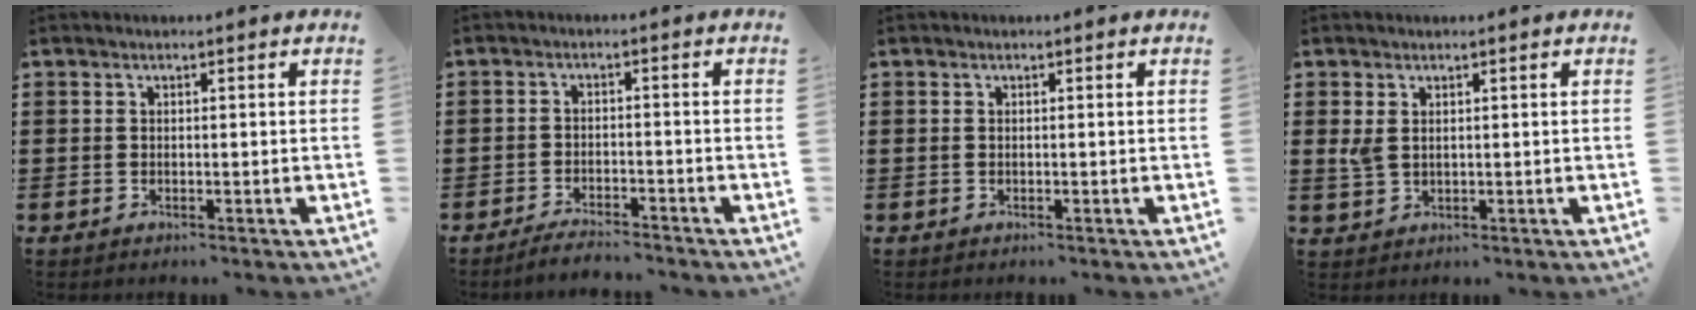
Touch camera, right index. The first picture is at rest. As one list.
[{"total": 3.0, "force": [-2.9, -0.1, 0.5], "torque": [-0.011, 0.001, -0.058]}, {"total": 0.0}, {"total": 2.4, "force": [0.9, 1.5, 1.7], "torque": [-0.044, 0.003, 0.013]}]